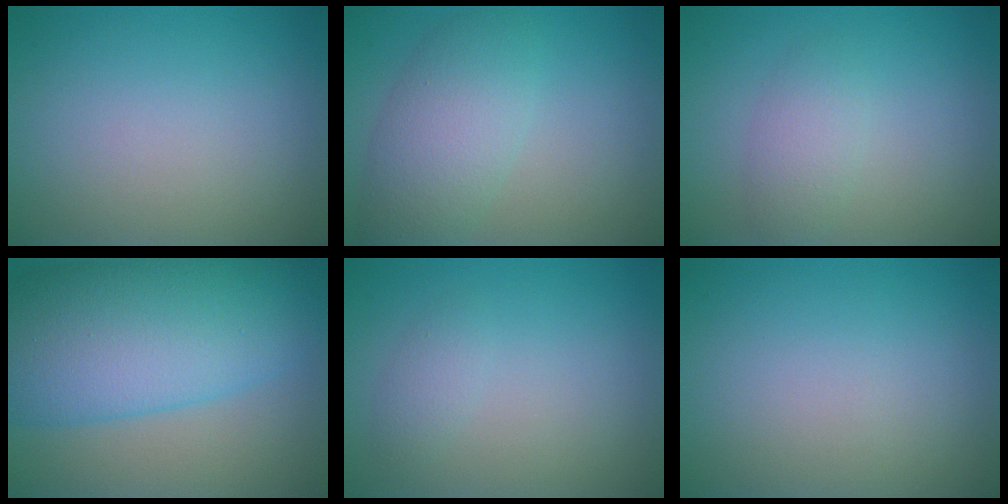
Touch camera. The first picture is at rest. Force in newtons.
{"total": 5.1, "press": 5.1, "slide": 0.1}
{"total": 2.2, "press": 2.2, "slide": 0.1}
{"total": 12.3, "press": 12.3, "slide": 0.1}
{"total": 2.3, "press": 2.3, "slide": 0.2}
{"total": 0.0}